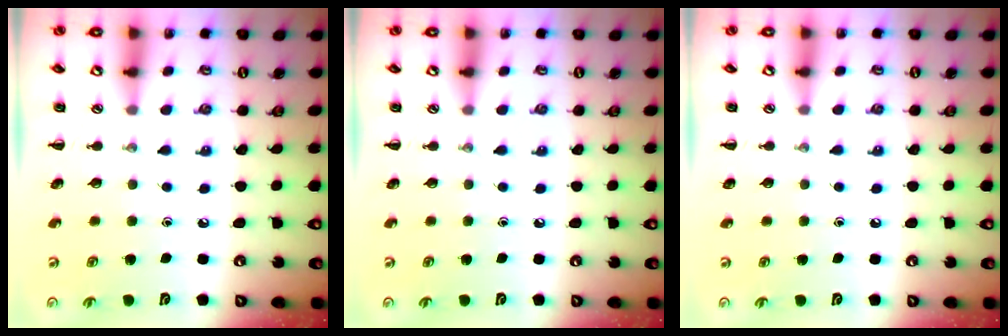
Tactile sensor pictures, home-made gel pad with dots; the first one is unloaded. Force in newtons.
{"total": 0.0}
{"total": 0.5, "press": 0.1, "slide": 0.5}